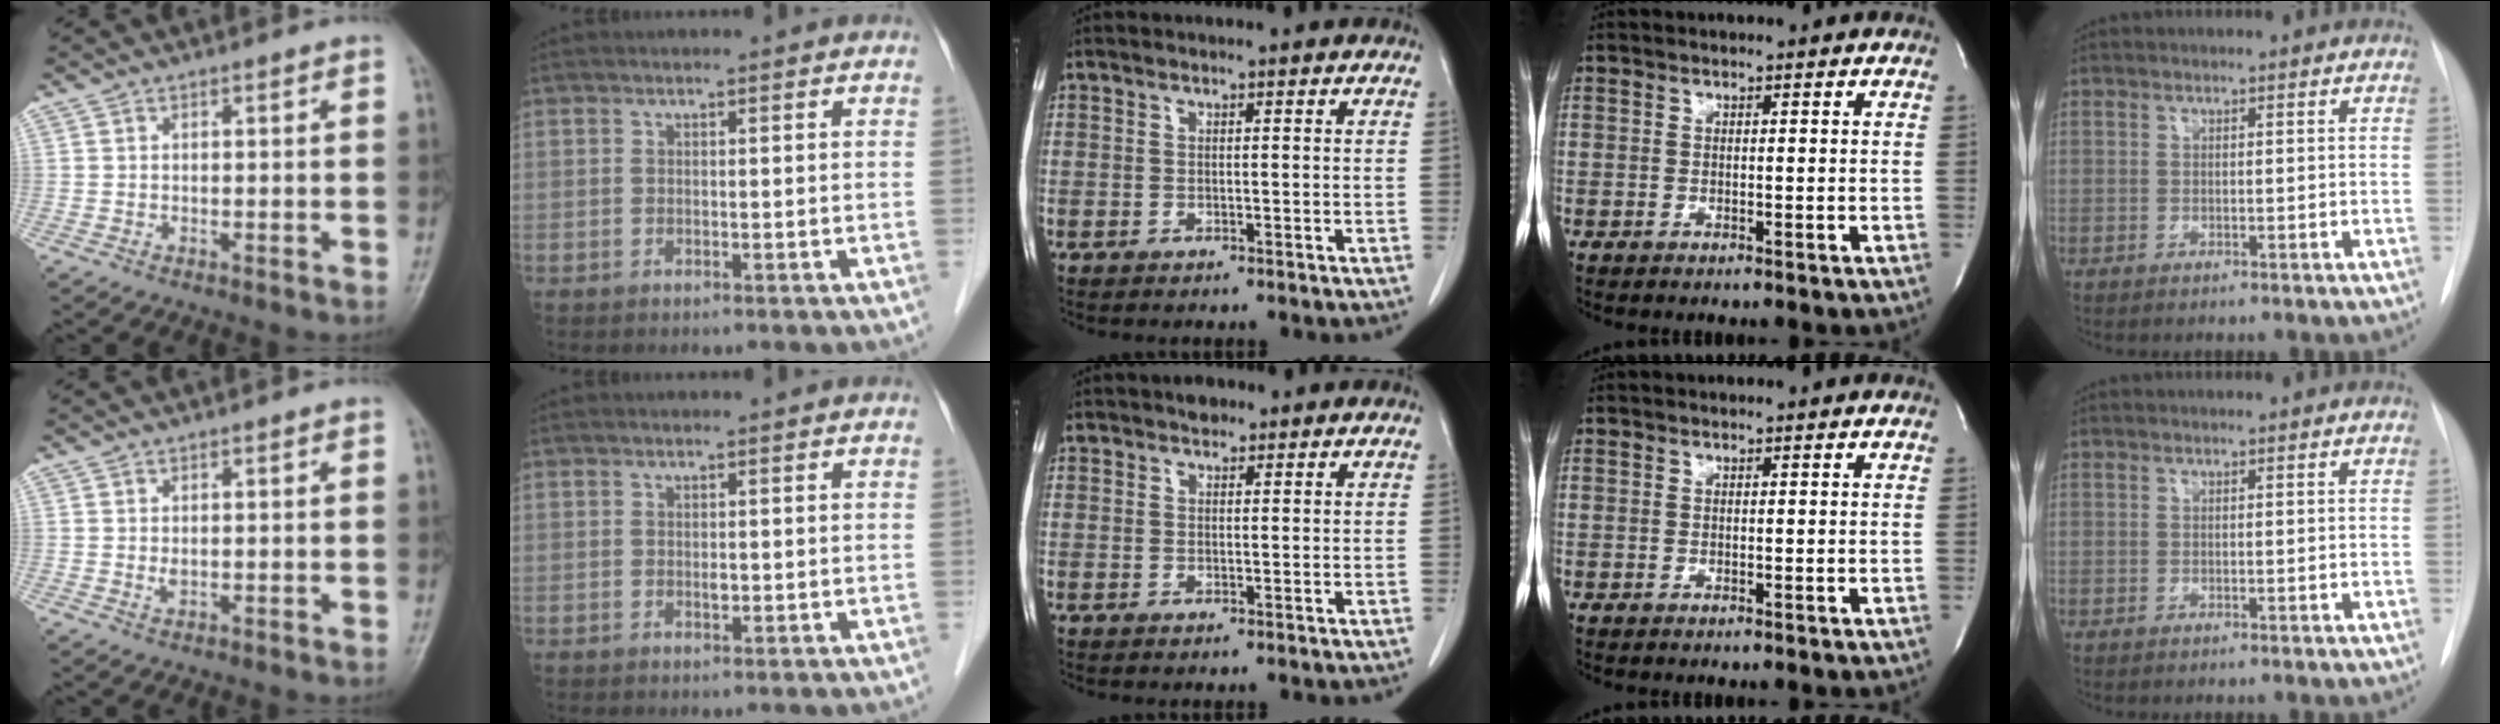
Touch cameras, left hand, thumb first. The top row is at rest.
{"thumb": {"total": 1.3, "force": [0.2, 0.8, 1.0], "torque": [-0.014, -0.003, 0.006]}, "index": {"total": 0.6, "force": [-0.1, 0.3, 0.5], "torque": [-0.009, -0.002, -0.002]}, "middle": {"total": 1.8, "force": [1.3, 0.9, 0.6], "torque": [-0.016, 0.007, 0.020]}}